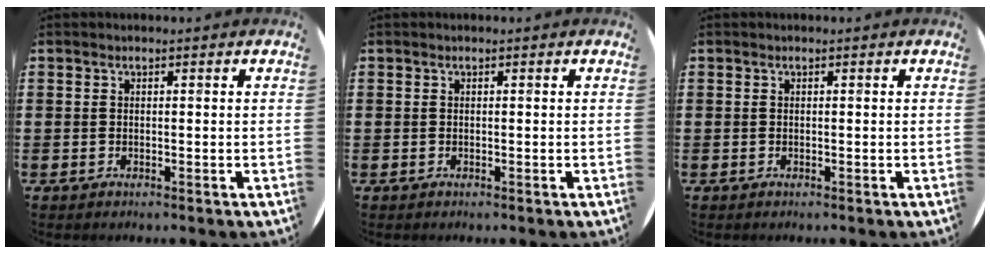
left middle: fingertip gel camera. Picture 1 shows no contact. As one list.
[{"total": 0.0}, {"total": 0.0}]